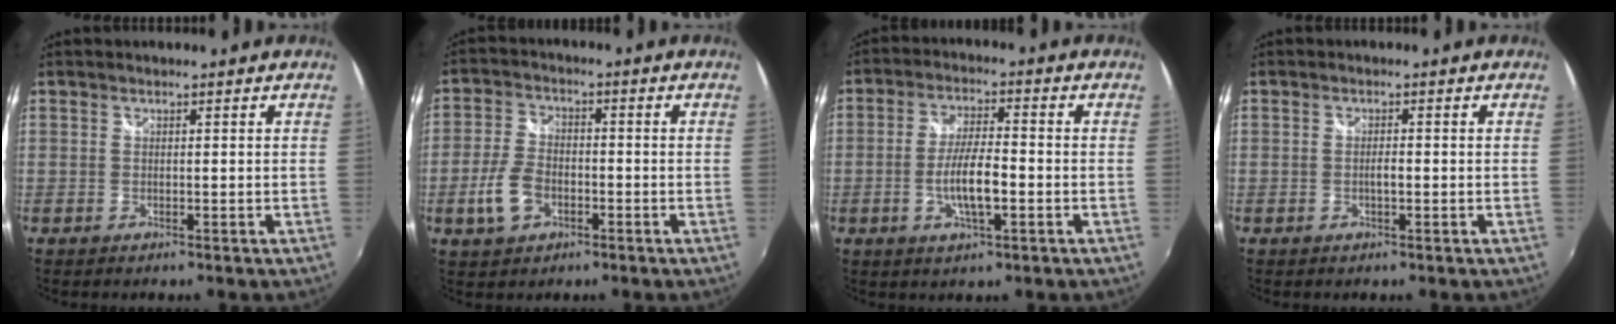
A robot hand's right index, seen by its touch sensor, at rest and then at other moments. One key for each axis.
{"total": 7.5, "fx": -2.9, "fy": 4.7, "fz": 5.1, "tx": -0.115, "ty": 0.003, "tz": -0.052}
{"total": 7.7, "fx": -2.2, "fy": 1.9, "fz": 7.1, "tx": -0.136, "ty": -0.003, "tz": -0.039}
{"total": 1.4, "fx": -0.4, "fy": 0.4, "fz": 1.3, "tx": -0.022, "ty": 0.000, "tz": -0.007}